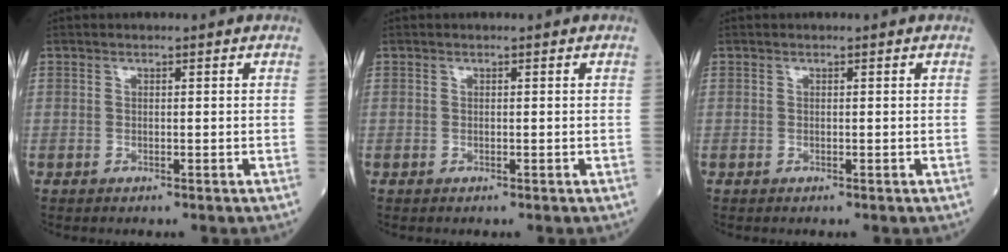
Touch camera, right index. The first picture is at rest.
{"total": 0.0}
{"total": 0.0}